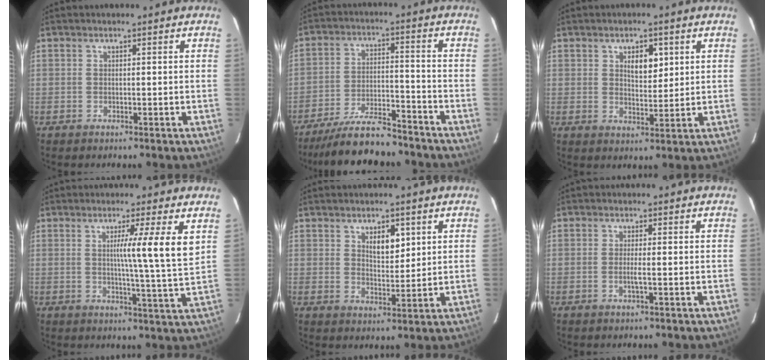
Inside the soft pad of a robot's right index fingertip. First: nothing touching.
{"total": 11.5, "force": [-10.2, 2.2, 4.7], "torque": [-0.080, -0.002, -0.175]}
{"total": 4.6, "force": [1.8, 2.1, 3.6], "torque": [-0.056, 0.001, 0.032]}
{"total": 8.6, "force": [2.9, -1.8, 7.9], "torque": [-0.113, -0.012, 0.039]}
{"total": 4.5, "force": [2.1, 2.0, 3.5], "torque": [-0.057, -0.001, 0.038]}
{"total": 1.7, "force": [-0.4, -0.1, 1.6], "torque": [-0.035, -0.002, -0.009]}